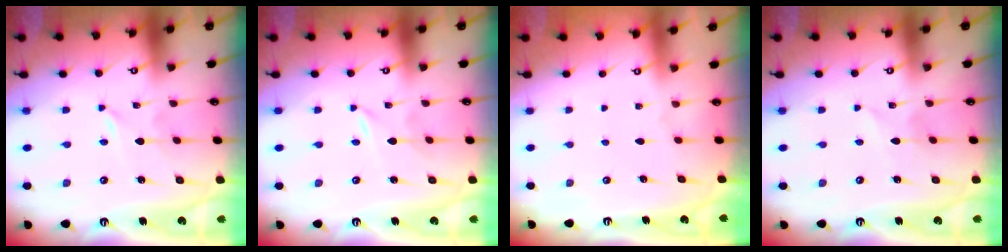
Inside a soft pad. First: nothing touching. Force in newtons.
{"total": 0.0}
{"total": 0.0}
{"total": 1.7, "press": 1.7, "slide": 0.2}